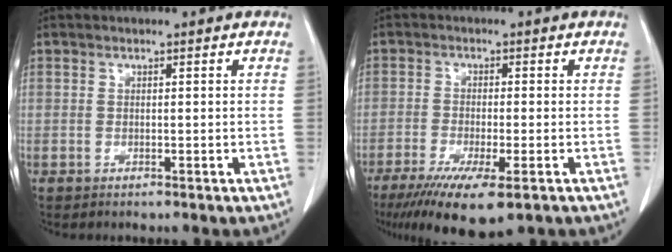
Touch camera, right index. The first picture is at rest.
{"total": 10.3, "force": [-6.4, 1.8, 7.9], "torque": [-0.129, -0.028, -0.100]}